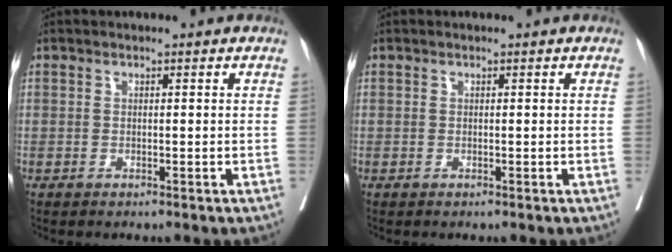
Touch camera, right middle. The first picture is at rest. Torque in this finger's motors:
{"motor_torque": [-0.20, -0.01, 0.00, 0.00]}